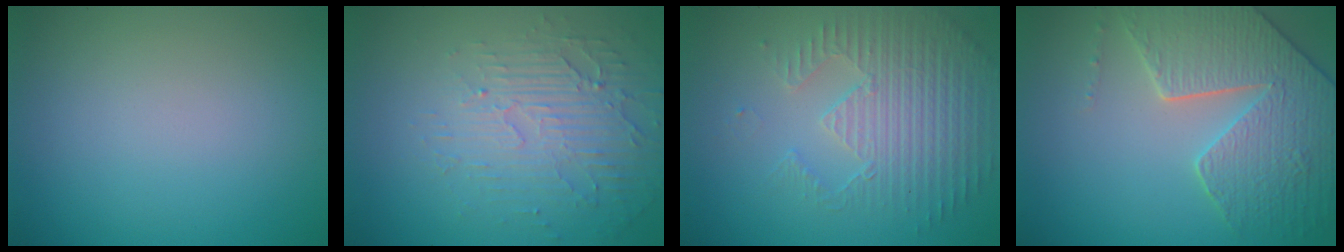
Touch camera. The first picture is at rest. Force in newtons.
{"total": 4.3, "press": 3.2, "slide": 2.8}
{"total": 3.8, "press": 3.7, "slide": 1.0}
{"total": 6.0, "press": 5.3, "slide": 2.9}